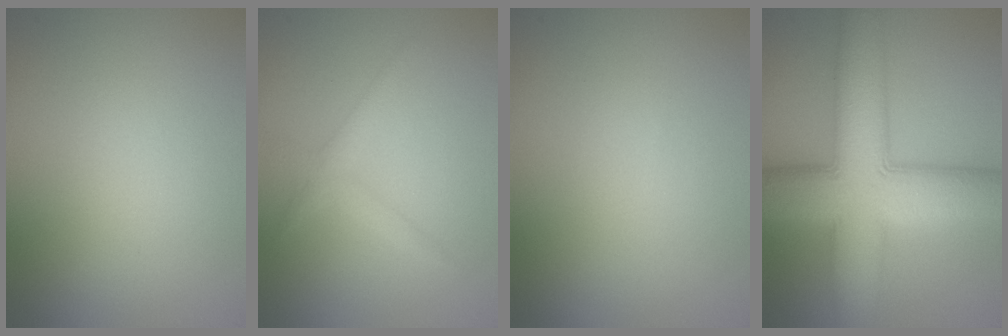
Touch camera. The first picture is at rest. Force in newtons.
{"total": 1.6, "press": 1.6, "slide": 0.1}
{"total": 0.0}
{"total": 12.0, "press": 12.0, "slide": 0.3}